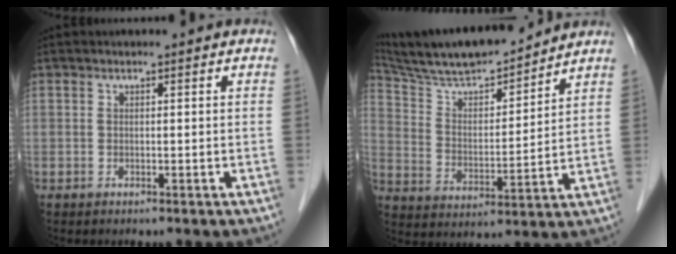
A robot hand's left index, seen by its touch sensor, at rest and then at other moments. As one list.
[{"total": 16.0, "force": [14.6, 1.9, 6.4], "torque": [-0.122, 0.008, 0.255]}]